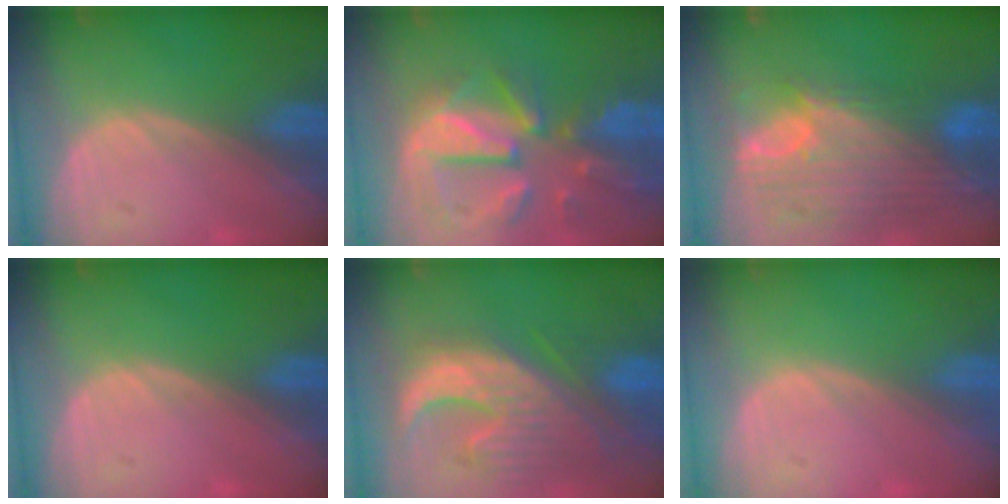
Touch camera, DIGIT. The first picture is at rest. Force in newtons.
{"total": 11.9, "press": 10.4, "slide": 5.7}
{"total": 12.1, "press": 10.2, "slide": 6.4}
{"total": 0.0}
{"total": 12.6, "press": 11.2, "slide": 5.8}
{"total": 0.0}